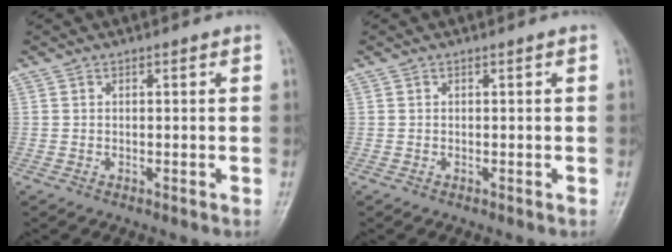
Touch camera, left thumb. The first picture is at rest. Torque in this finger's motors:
{"motor_torque": [0.00, 0.07, -0.07, -0.09, 0.00]}